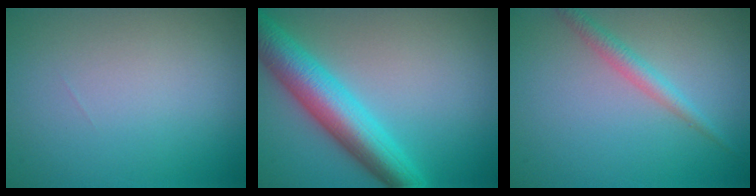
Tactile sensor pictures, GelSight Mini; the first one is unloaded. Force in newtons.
{"total": 7.0, "press": 7.0, "slide": 0.2}
{"total": 1.9, "press": 1.9, "slide": 0.1}